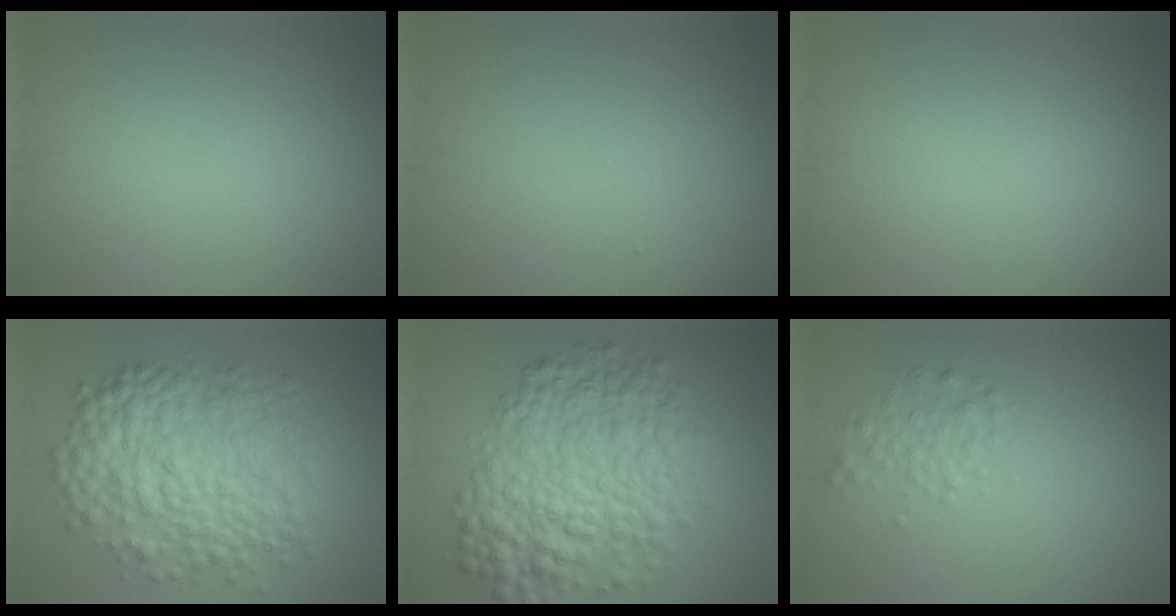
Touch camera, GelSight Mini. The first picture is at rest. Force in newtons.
{"total": 0.0}
{"total": 0.0}
{"total": 8.5, "press": 8.5, "slide": 0.0}
{"total": 8.7, "press": 8.7, "slide": 0.1}
{"total": 1.7, "press": 1.7, "slide": 0.0}